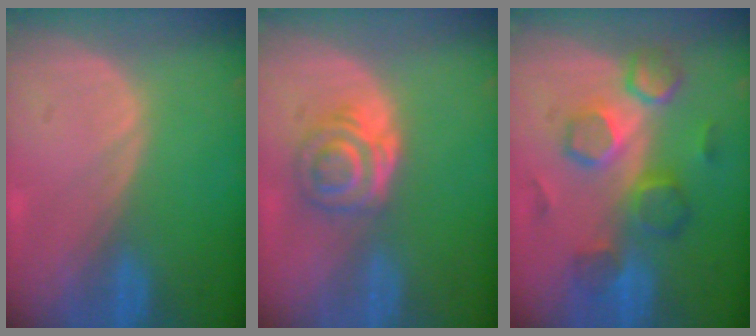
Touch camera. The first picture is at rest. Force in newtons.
{"total": 5.9, "press": 5.1, "slide": 2.9}
{"total": 8.3, "press": 8.2, "slide": 1.4}